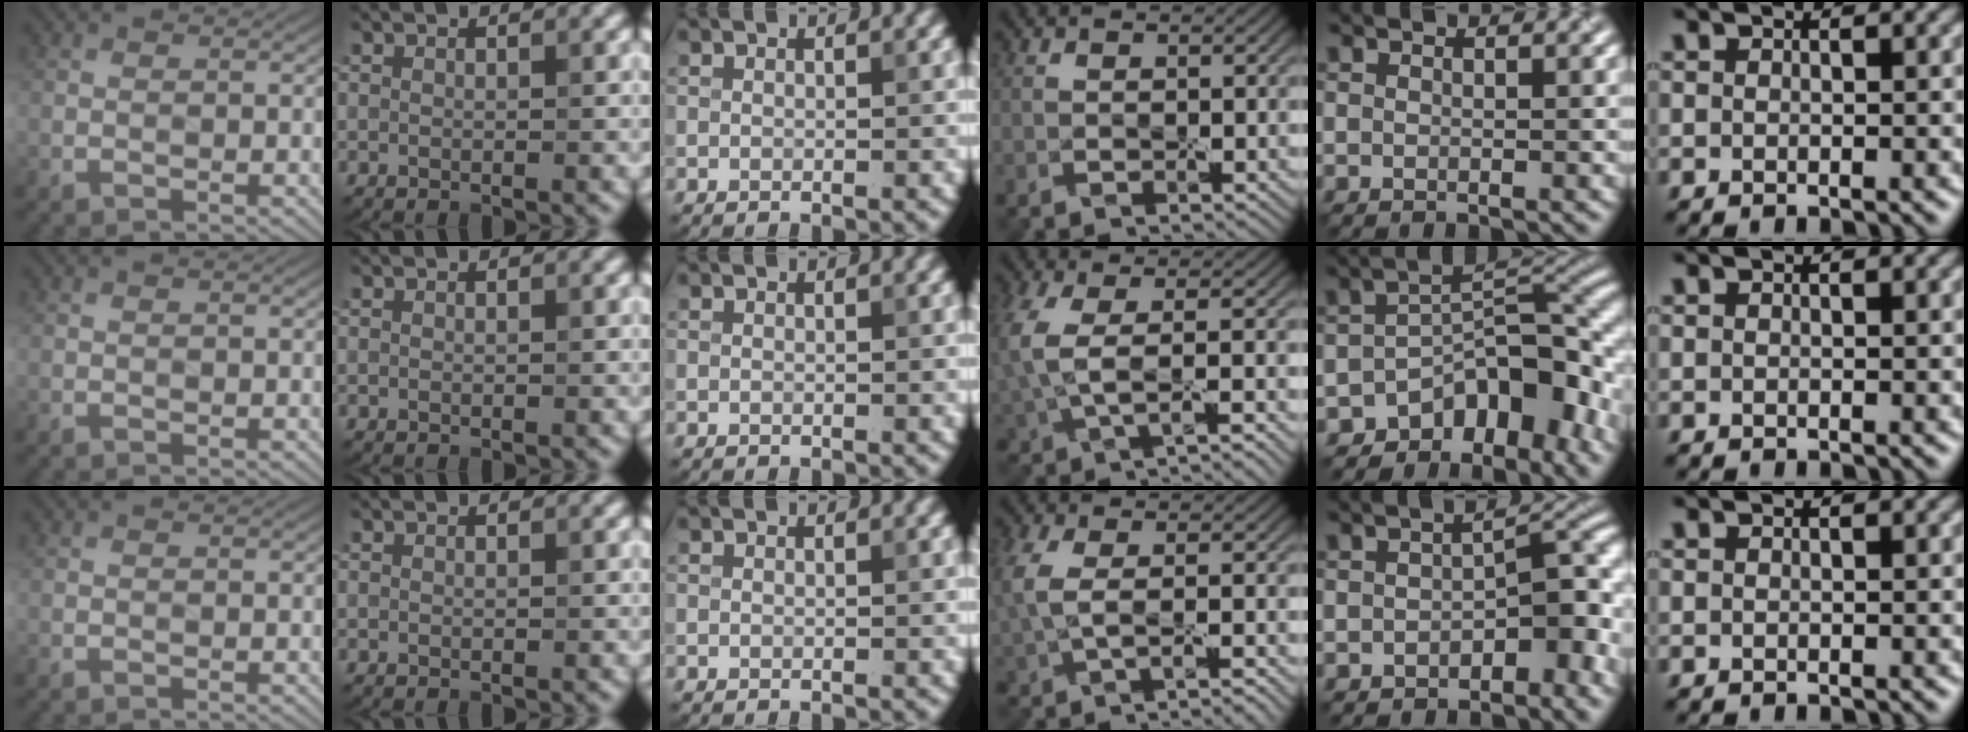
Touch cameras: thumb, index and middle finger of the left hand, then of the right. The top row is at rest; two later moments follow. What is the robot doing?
{"motion": "peel", "object": "window cling"}